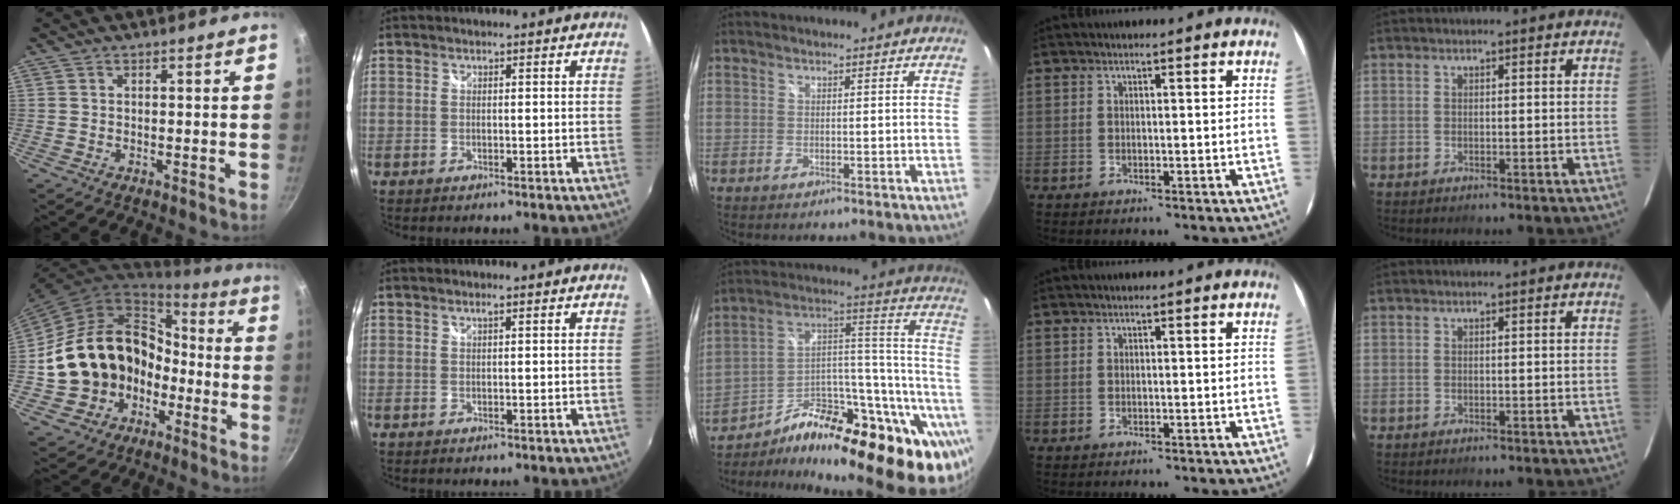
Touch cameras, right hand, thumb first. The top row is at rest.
{"thumb": {"total": 18.8, "force": [-4.4, 15.8, 9.3], "torque": [-0.127, 0.069, -0.049]}, "index": {"total": 0.5, "force": [0.3, -0.1, 0.4], "torque": [-0.006, 0.002, 0.005]}, "middle": {"total": 30.5, "force": [-20.0, 11.5, 20.0], "torque": [-0.263, 0.023, -0.301]}}